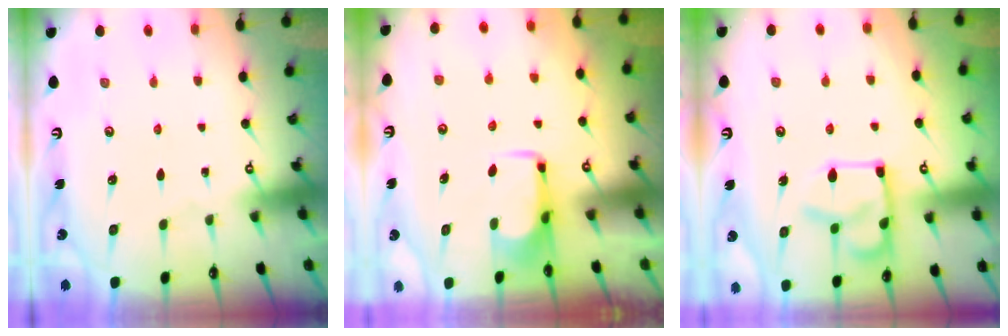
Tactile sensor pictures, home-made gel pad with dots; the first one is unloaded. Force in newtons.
{"total": 2.1, "press": 2.0, "slide": 0.4}
{"total": 9.6, "press": 9.5, "slide": 1.5}